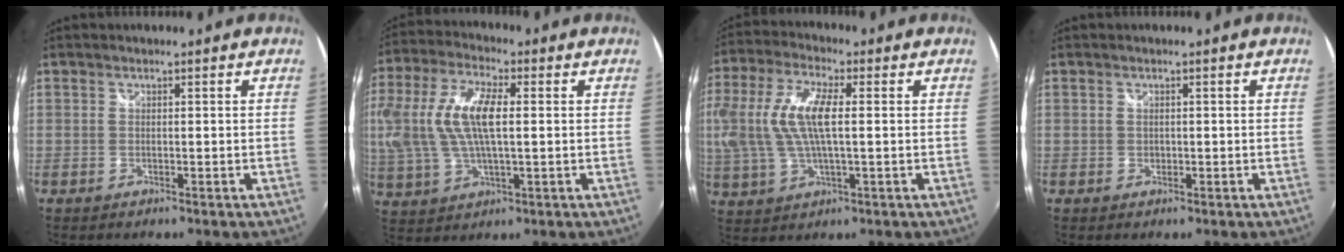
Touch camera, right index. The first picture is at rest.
{"total": 16.4, "force": [1.7, 7.0, 14.8], "torque": [-0.298, 0.007, 0.032]}
{"total": 15.1, "force": [1.2, 5.8, 13.9], "torque": [-0.279, 0.006, 0.023]}
{"total": 0.8, "force": [0.1, 0.7, 0.3], "torque": [-0.003, 0.000, 0.001]}